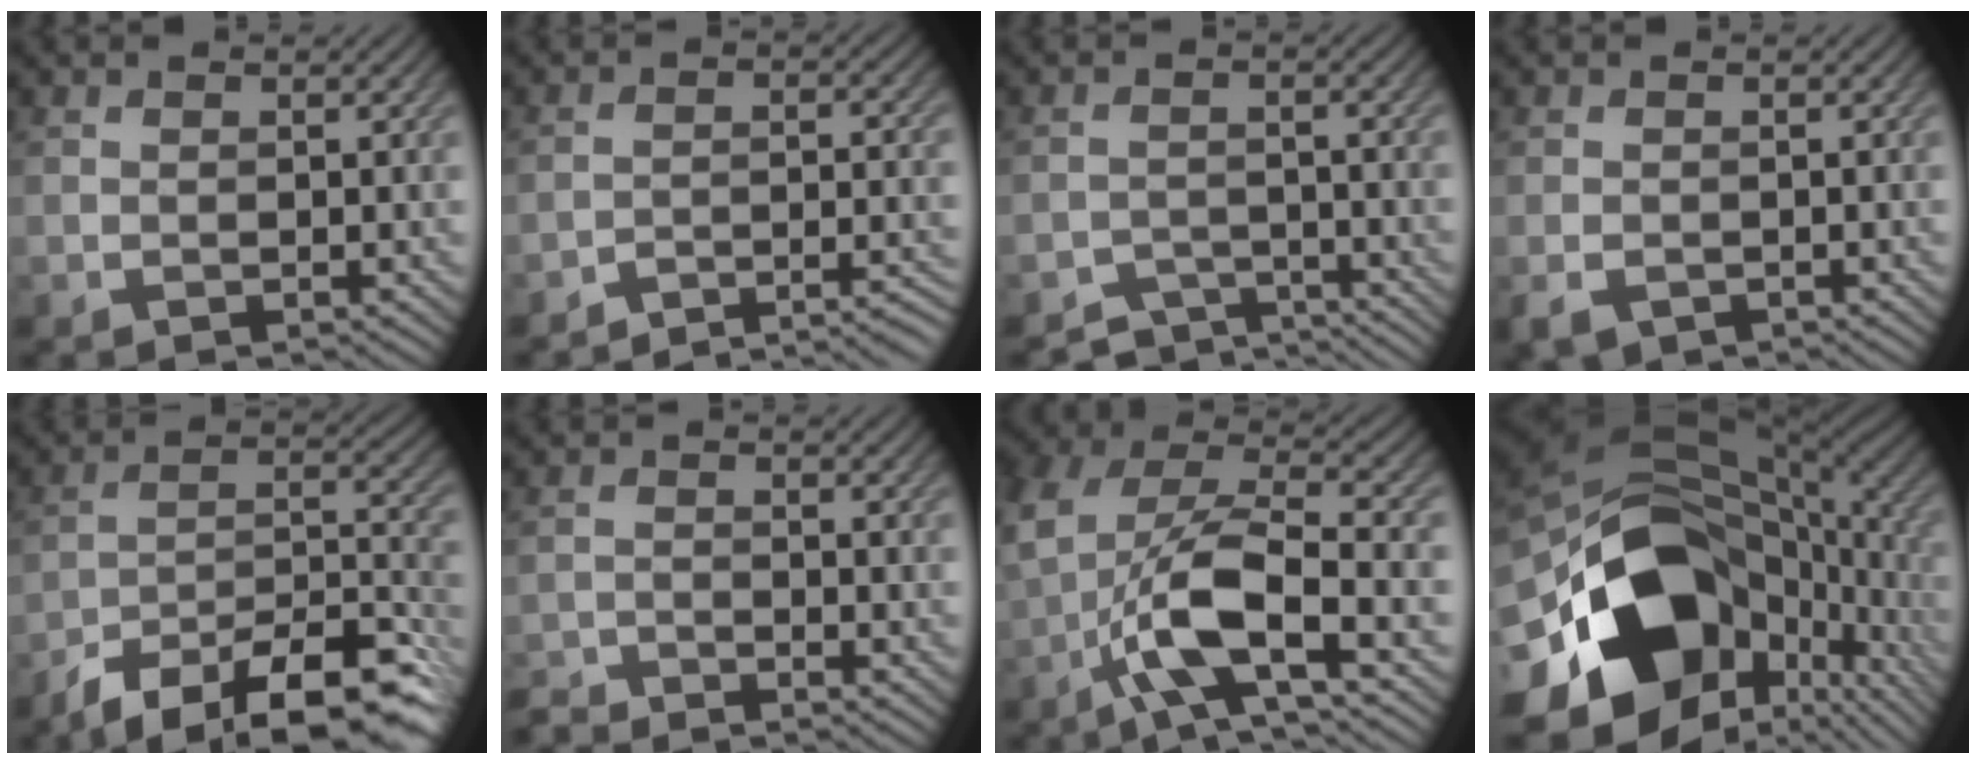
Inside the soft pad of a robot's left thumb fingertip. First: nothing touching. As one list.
[{"total": 5.7, "force": [-5.2, 0.8, 2.1], "torque": [-0.031, 0.009, -0.078]}, {"total": 4.8, "force": [-4.5, 1.3, 1.1], "torque": [-0.017, -0.007, -0.069]}, {"total": 2.4, "force": [-1.4, 1.5, 1.2], "torque": [-0.025, -0.009, -0.028]}, {"total": 13.5, "force": [-10.1, 4.3, 8.0], "torque": [-0.139, -0.008, -0.174]}, {"total": 2.9, "force": [-2.9, 0.0, 0.4], "torque": [-0.012, -0.003, -0.064]}, {"total": 12.0, "force": [-3.5, 5.1, 10.3], "torque": [-0.208, 0.004, -0.076]}, {"total": 20.4, "force": [-6.0, 14.1, 13.5], "torque": [-0.249, -0.052, -0.061]}]